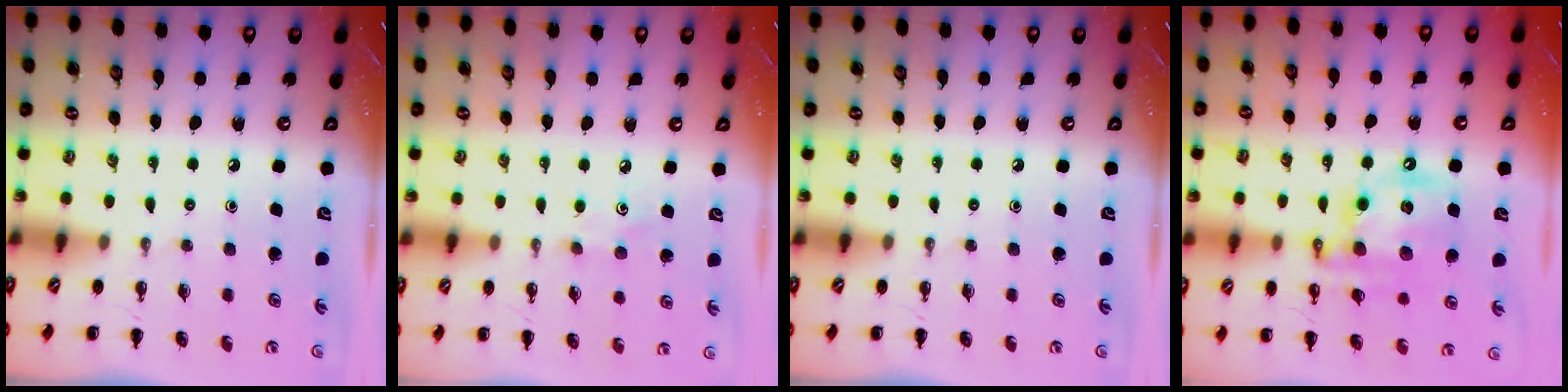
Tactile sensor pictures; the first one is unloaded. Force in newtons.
{"total": 2.9, "press": 2.8, "slide": 0.8}
{"total": 0.0}
{"total": 15.4, "press": 15.1, "slide": 3.1}